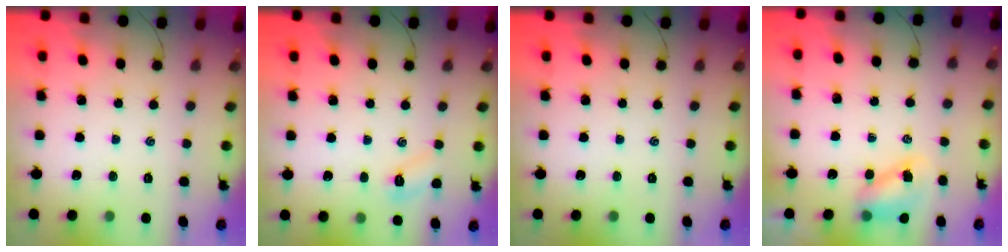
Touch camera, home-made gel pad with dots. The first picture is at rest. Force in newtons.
{"total": 4.0, "press": 3.9, "slide": 1.0}
{"total": 0.0}
{"total": 6.7, "press": 6.7, "slide": 0.9}